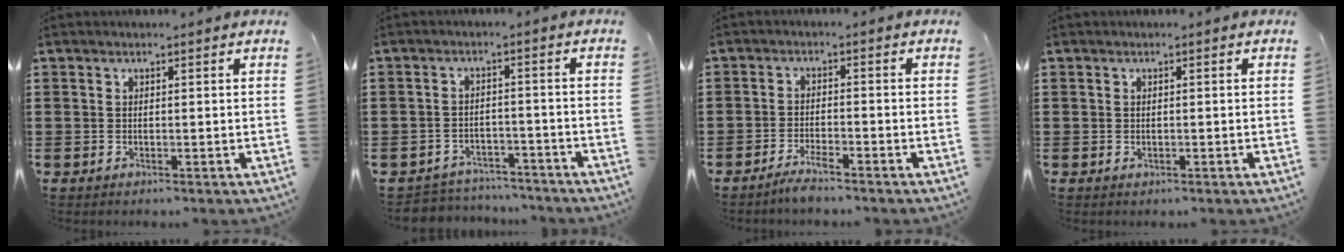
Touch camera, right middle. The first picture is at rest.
{"total": 3.7, "force": [-3.7, 0.6, -0.3], "torque": [-0.004, -0.001, -0.079]}
{"total": 2.7, "force": [-2.3, 0.0, 1.3], "torque": [-0.029, 0.000, -0.047]}
{"total": 0.0}